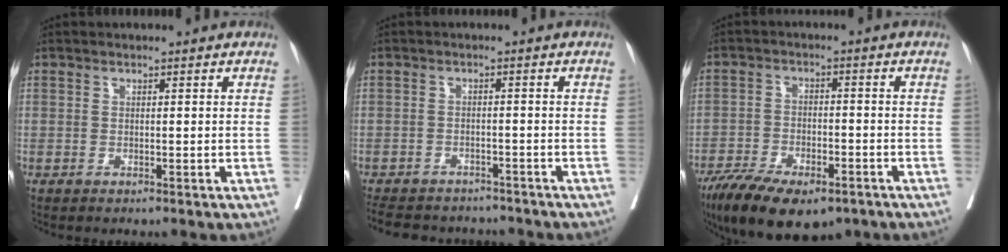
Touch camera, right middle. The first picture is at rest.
{"total": 12.3, "force": [-11.0, 4.5, 3.4], "torque": [-0.073, 0.005, -0.141]}
{"total": 14.0, "force": [-9.4, 5.2, 8.9], "torque": [-0.159, -0.020, -0.150]}